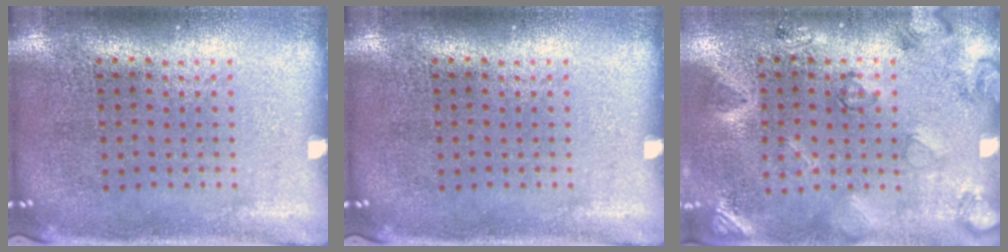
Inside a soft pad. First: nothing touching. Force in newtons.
{"total": 0.0}
{"total": 2.6, "press": 1.7, "slide": 1.9}